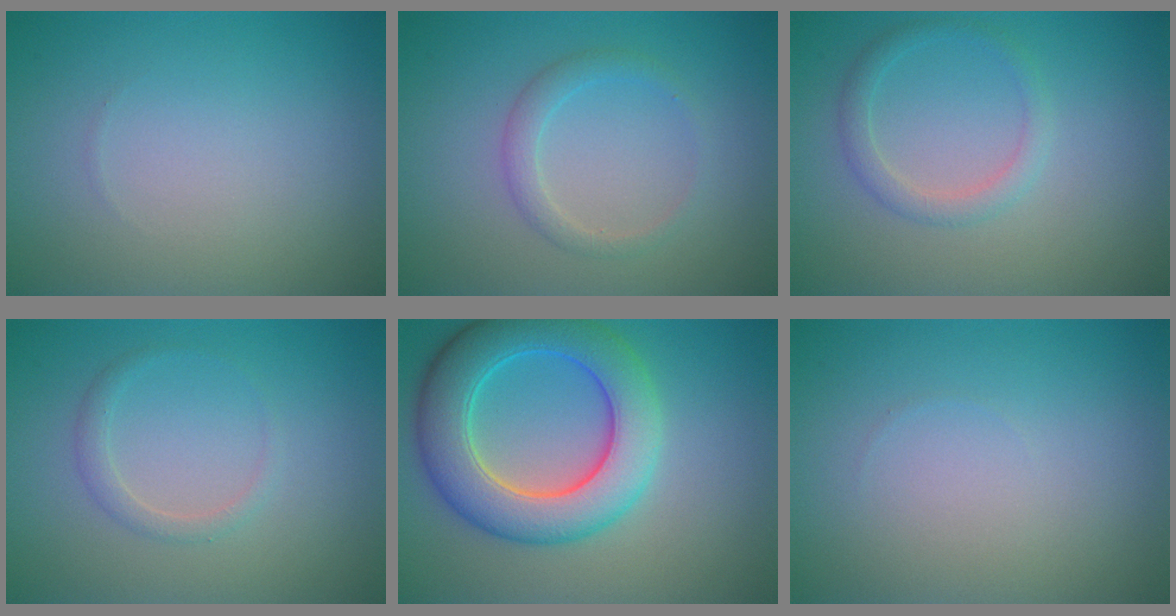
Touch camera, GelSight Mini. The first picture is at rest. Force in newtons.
{"total": 1.8, "press": 1.8, "slide": 0.0}
{"total": 1.9, "press": 1.9, "slide": 0.1}
{"total": 1.3, "press": 1.3, "slide": 0.1}
{"total": 8.3, "press": 8.3, "slide": 0.5}
{"total": 0.0}